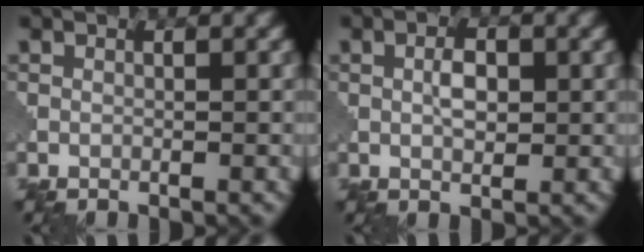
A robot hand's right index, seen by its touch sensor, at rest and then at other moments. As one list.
[{"total": 2.1, "force": [0.5, 1.1, 1.7], "torque": [-0.032, 0.002, 0.009]}]